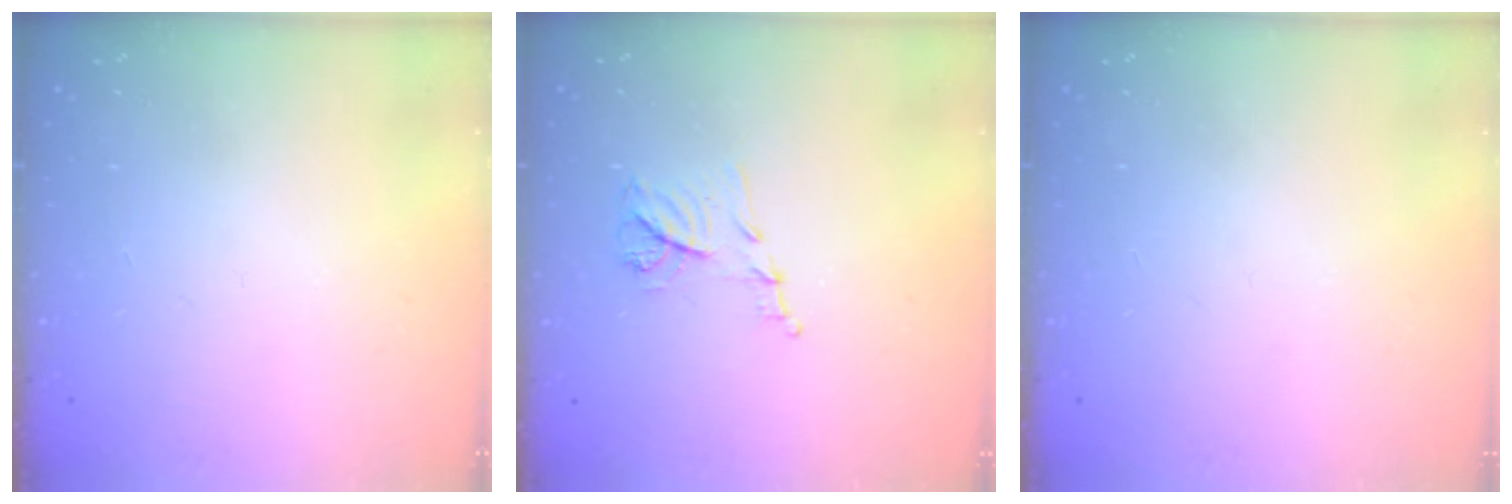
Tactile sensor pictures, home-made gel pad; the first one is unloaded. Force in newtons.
{"total": 8.8, "press": 8.7, "slide": 1.0}
{"total": 0.0}